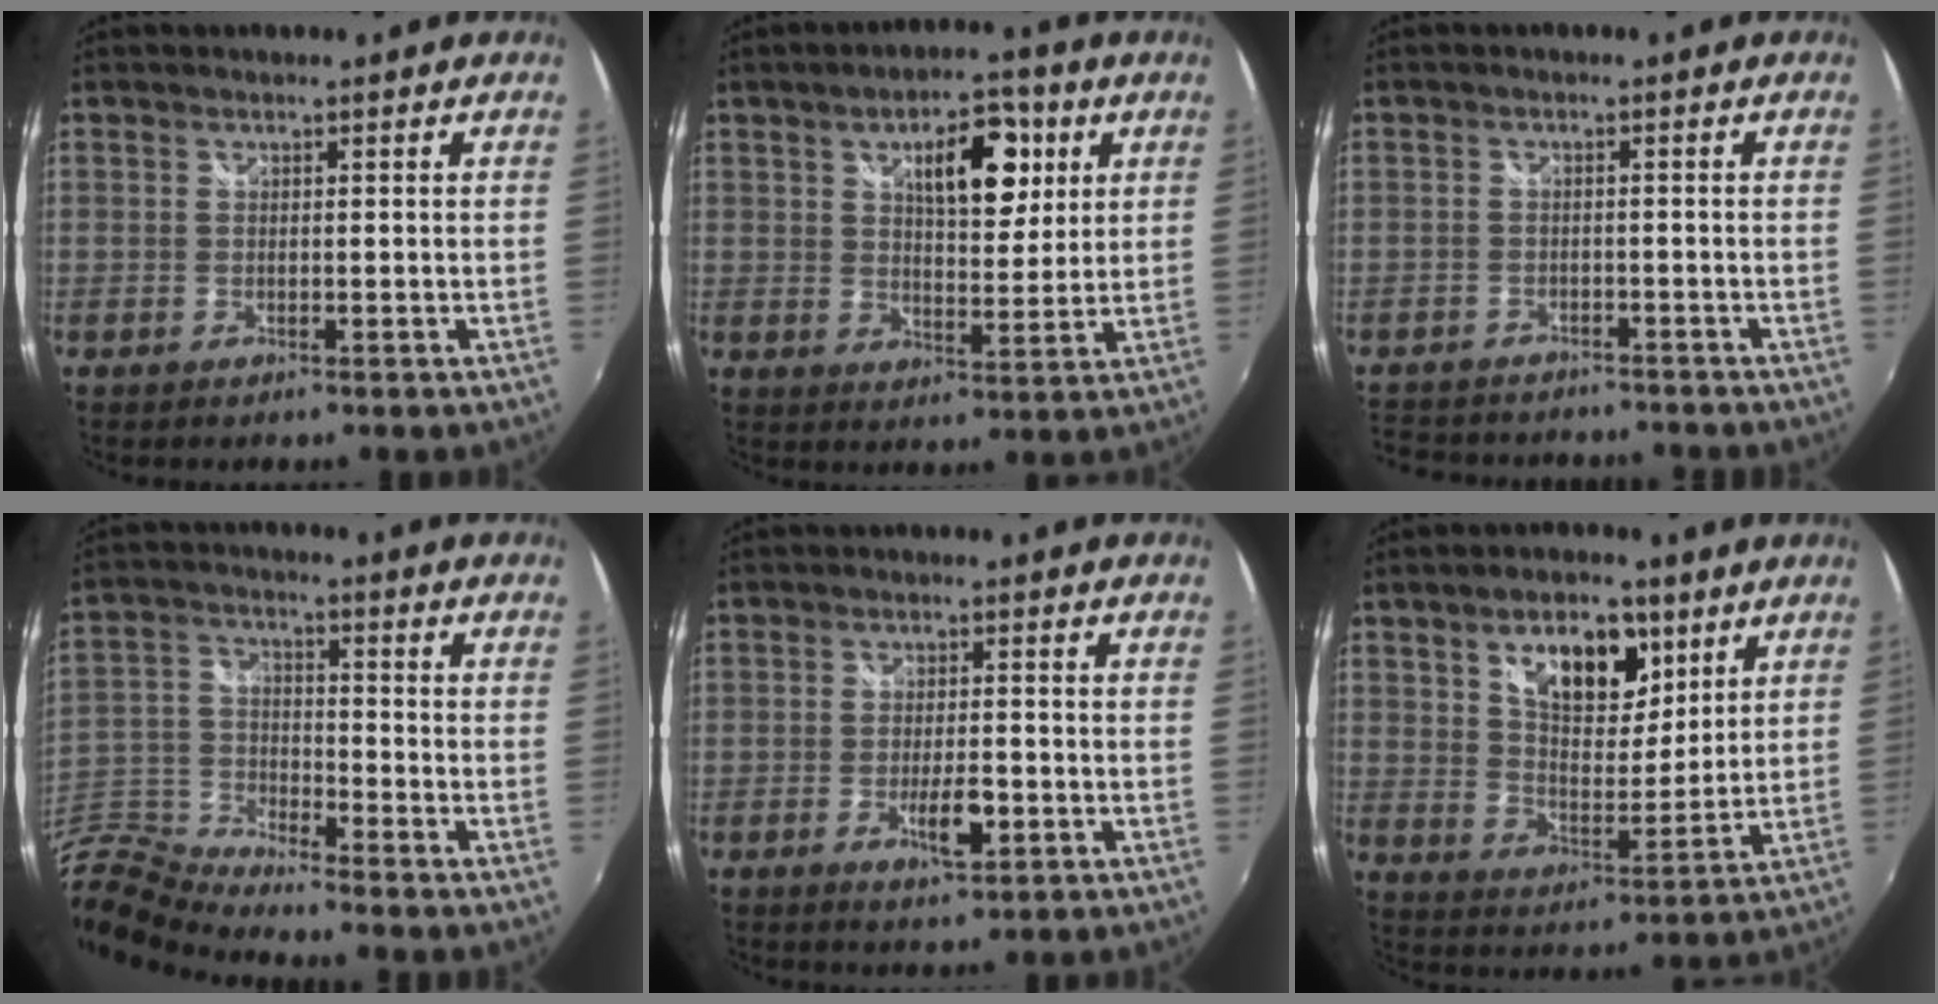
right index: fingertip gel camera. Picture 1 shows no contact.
{"total": 11.1, "force": [4.5, 5.2, 8.7], "torque": [-0.124, 0.019, 0.071]}
{"total": 10.3, "force": [-8.9, 4.4, 2.9], "torque": [-0.086, -0.001, -0.134]}
{"total": 12.9, "force": [-11.0, 3.6, 5.6], "torque": [-0.140, -0.007, -0.234]}
{"total": 5.3, "force": [-2.0, 1.7, 4.6], "torque": [-0.091, -0.008, -0.034]}
{"total": 12.4, "force": [6.2, 6.4, 8.6], "torque": [-0.135, 0.008, 0.107]}